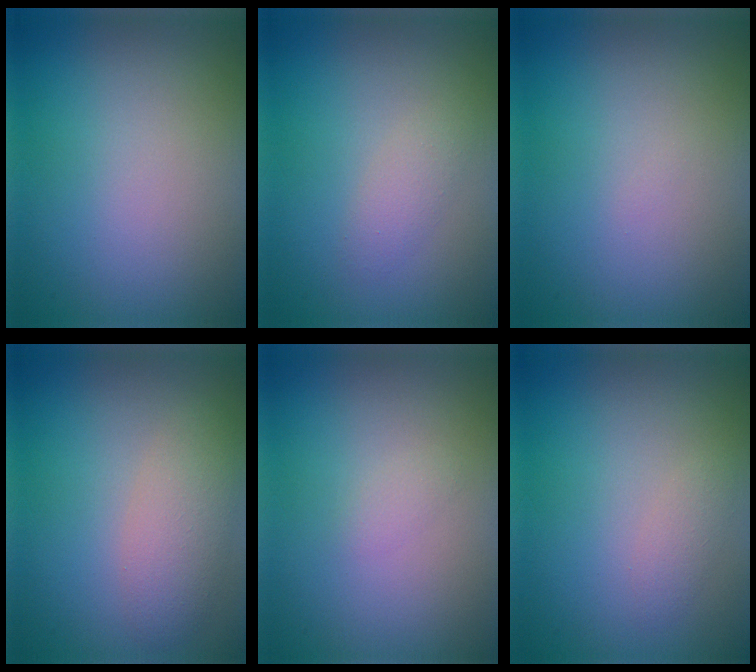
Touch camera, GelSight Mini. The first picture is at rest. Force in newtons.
{"total": 1.5, "press": 1.5, "slide": 0.0}
{"total": 0.0}
{"total": 3.0, "press": 3.0, "slide": 0.1}
{"total": 0.8, "press": 0.8, "slide": 0.0}
{"total": 1.0, "press": 1.0, "slide": 0.0}